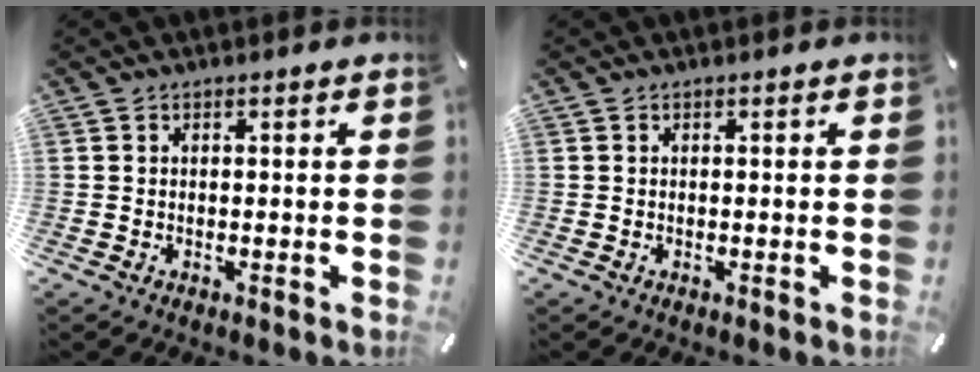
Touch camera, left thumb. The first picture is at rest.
{"total": 0.0}